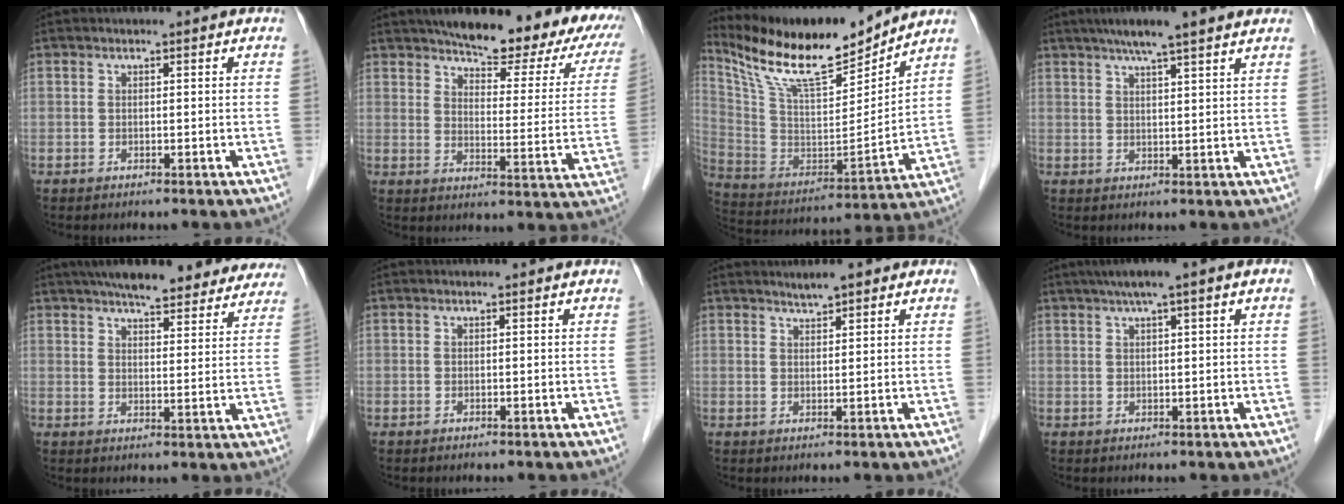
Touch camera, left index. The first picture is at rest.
{"total": 21.0, "force": [17.0, 5.6, 11.0], "torque": [-0.124, -0.014, 0.196]}
{"total": 17.2, "force": [14.8, 2.6, 8.3], "torque": [-0.165, -0.005, 0.274]}
{"total": 8.4, "force": [6.4, 0.2, 5.4], "torque": [-0.085, 0.027, 0.094]}
{"total": 19.3, "force": [16.6, 4.5, 8.6], "torque": [-0.114, 0.018, 0.206]}
{"total": 0.0}
{"total": 2.4, "force": [2.0, 0.5, 1.3], "torque": [-0.026, 0.007, 0.032]}
{"total": 6.5, "force": [3.8, 0.3, 5.3], "torque": [-0.084, 0.035, 0.058]}